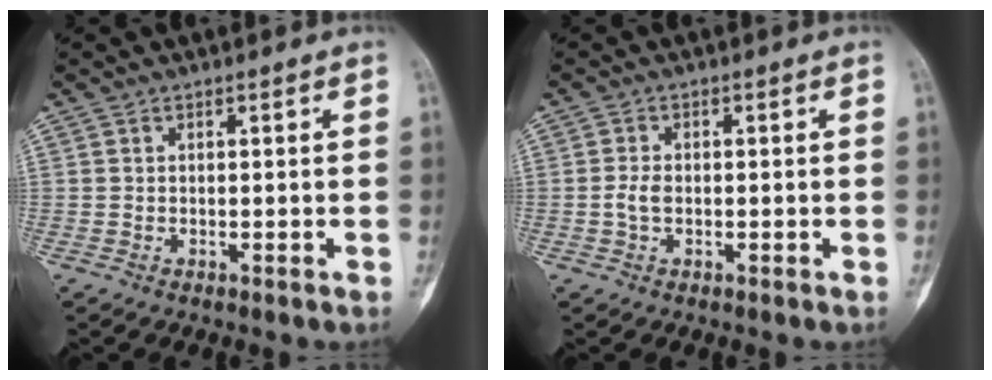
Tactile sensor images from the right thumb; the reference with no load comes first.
{"total": 2.3, "force": [-0.4, 1.4, 1.8], "torque": [-0.041, 0.005, -0.010]}